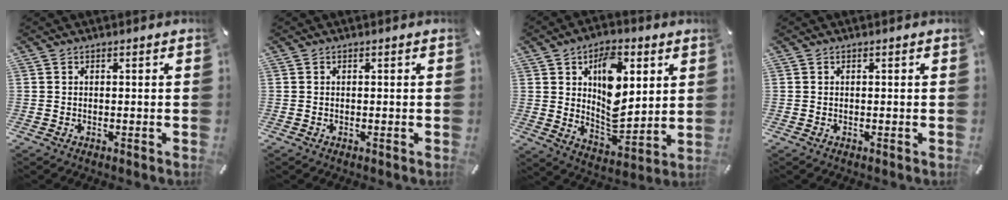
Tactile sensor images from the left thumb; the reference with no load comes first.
{"total": 0.0}
{"total": 14.0, "force": [4.6, 8.9, 9.8], "torque": [-0.146, -0.018, 0.079]}
{"total": 0.0}